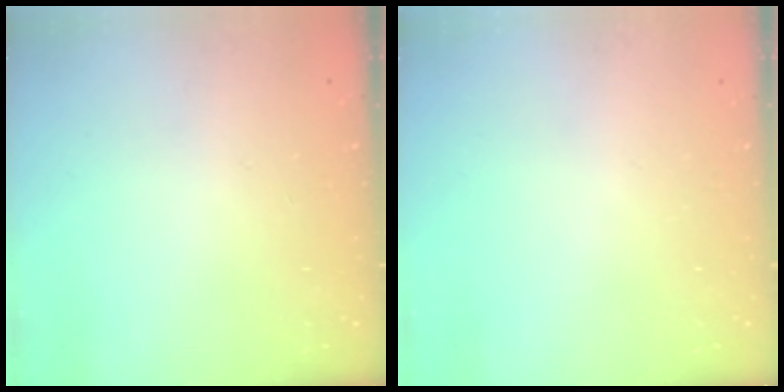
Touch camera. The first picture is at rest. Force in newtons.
{"total": 0.0}